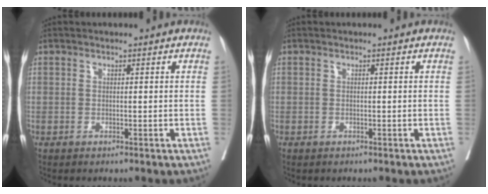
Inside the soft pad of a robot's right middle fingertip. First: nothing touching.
{"total": 0.0}